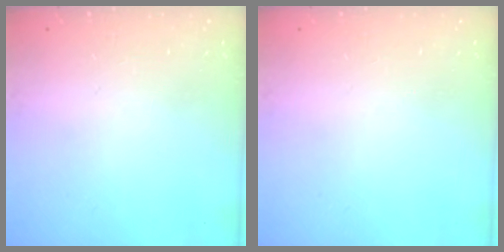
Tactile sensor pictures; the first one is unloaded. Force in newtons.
{"total": 0.0}